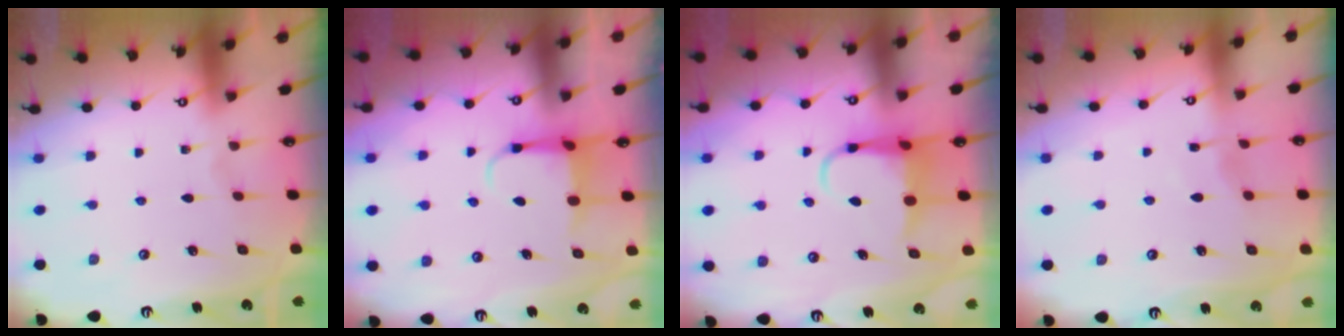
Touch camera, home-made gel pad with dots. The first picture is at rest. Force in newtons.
{"total": 4.5, "press": 4.5, "slide": 0.5}
{"total": 6.1, "press": 6.0, "slide": 0.9}
{"total": 4.0, "press": 3.9, "slide": 0.5}